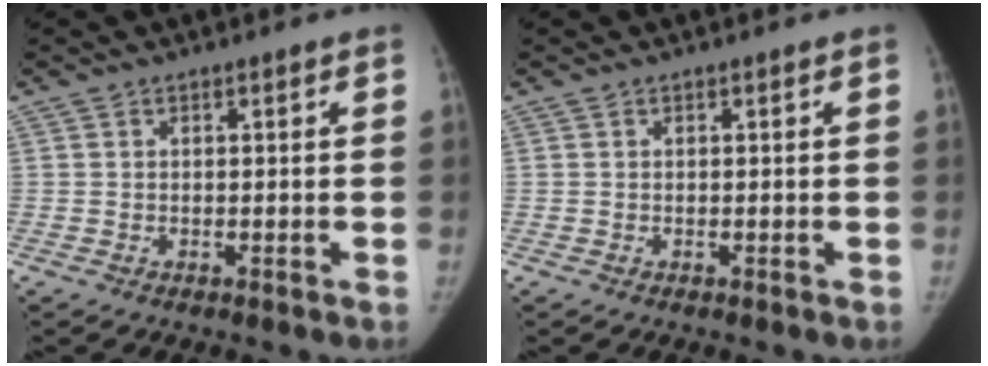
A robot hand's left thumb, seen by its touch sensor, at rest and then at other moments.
{"total": 0.0}